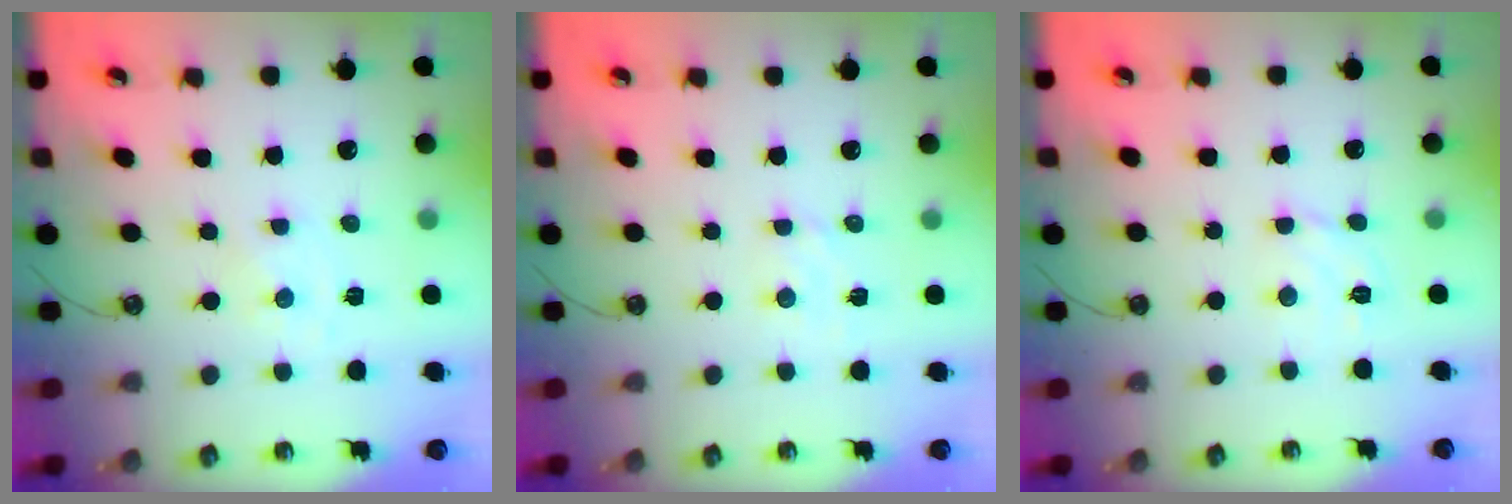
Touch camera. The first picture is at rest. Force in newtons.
{"total": 1.8, "press": 1.8, "slide": 0.3}
{"total": 5.2, "press": 5.1, "slide": 0.5}